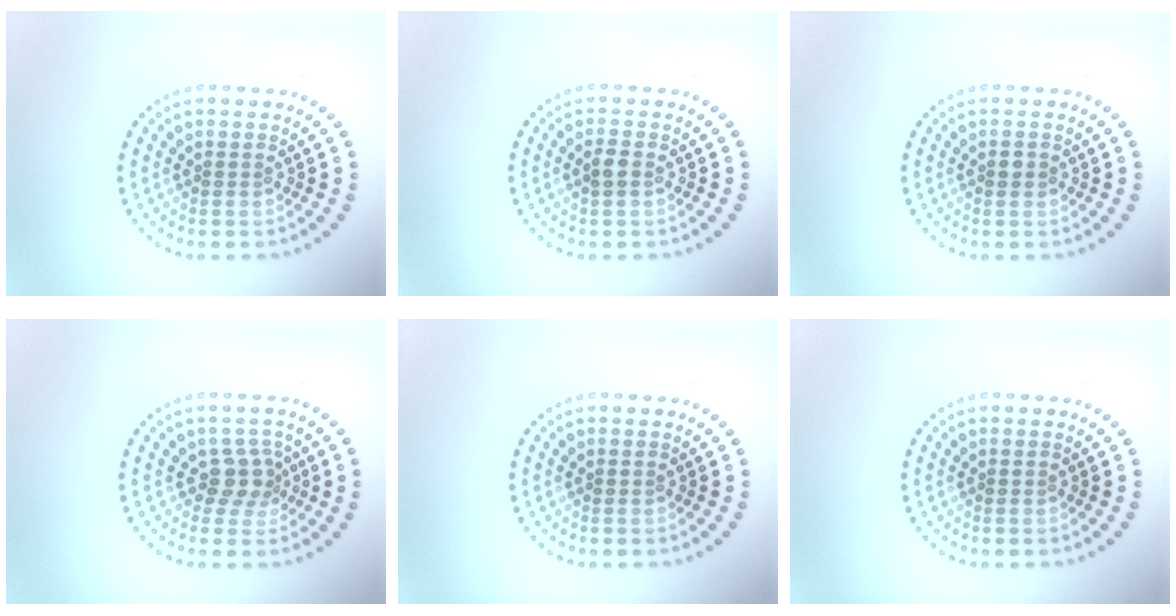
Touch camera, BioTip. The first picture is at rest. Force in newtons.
{"total": 1.2, "press": 1.2, "slide": 0.1}
{"total": 1.1, "press": 1.1, "slide": 0.0}
{"total": 2.5, "press": 2.0, "slide": 1.6}
{"total": 0.0}
{"total": 0.0}